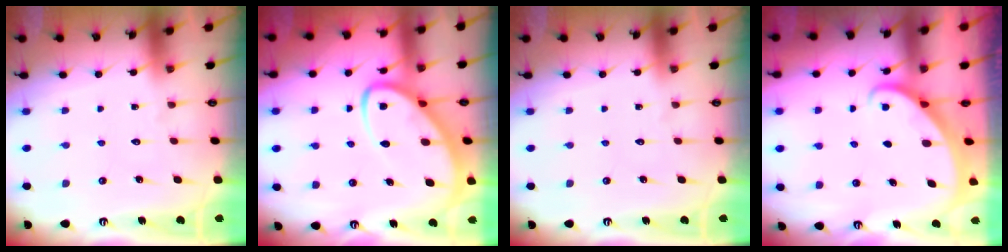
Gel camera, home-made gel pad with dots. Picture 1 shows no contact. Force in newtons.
{"total": 8.7, "press": 8.7, "slide": 0.9}
{"total": 0.0}
{"total": 1.6, "press": 1.6, "slide": 0.1}